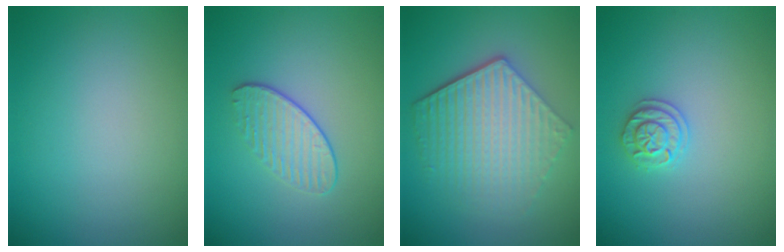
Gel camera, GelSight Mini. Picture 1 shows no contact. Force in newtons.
{"total": 1.9, "press": 1.5, "slide": 1.2}
{"total": 6.1, "press": 4.4, "slide": 4.2}
{"total": 1.8, "press": 1.8, "slide": 0.5}